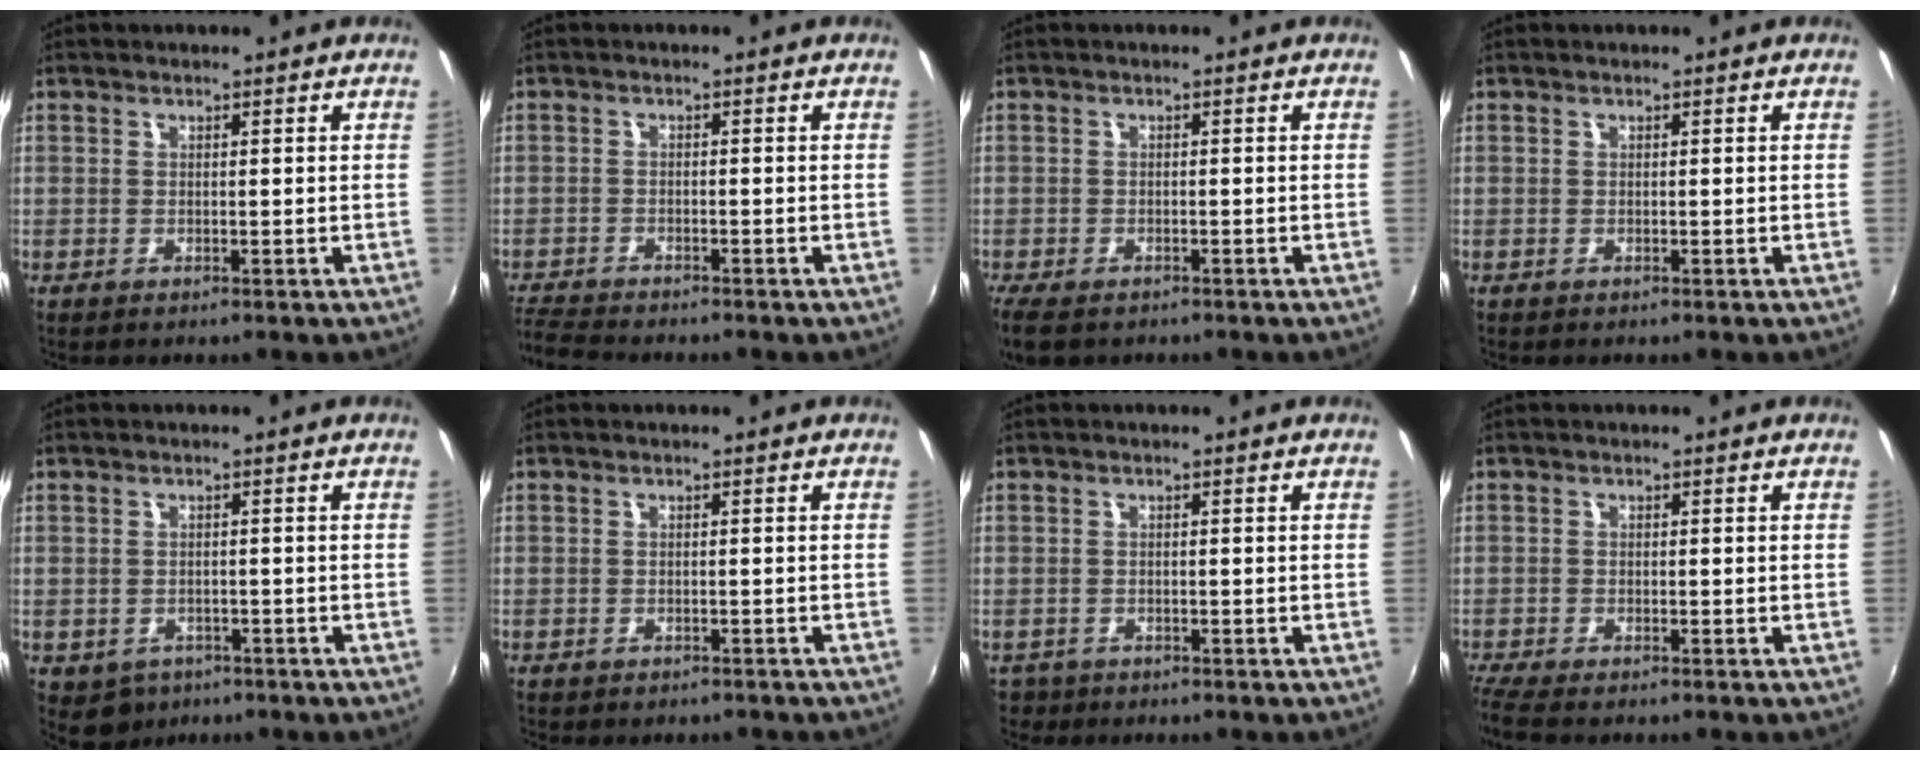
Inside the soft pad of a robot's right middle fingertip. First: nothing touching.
{"total": 5.9, "force": [-5.7, 0.7, 1.6], "torque": [-0.055, -0.024, -0.107]}
{"total": 5.5, "force": [-4.0, 2.5, 2.9], "torque": [-0.074, -0.024, -0.074]}
{"total": 0.0}
{"total": 4.5, "force": [-2.3, 3.6, 1.5], "torque": [-0.037, -0.008, -0.027]}
{"total": 2.5, "force": [-2.1, 1.1, 0.7], "torque": [-0.019, -0.011, -0.027]}
{"total": 2.8, "force": [-1.8, 2.1, 0.6], "torque": [-0.019, -0.006, -0.027]}
{"total": 4.6, "force": [-3.9, 0.7, 2.3], "torque": [-0.062, -0.025, -0.074]}